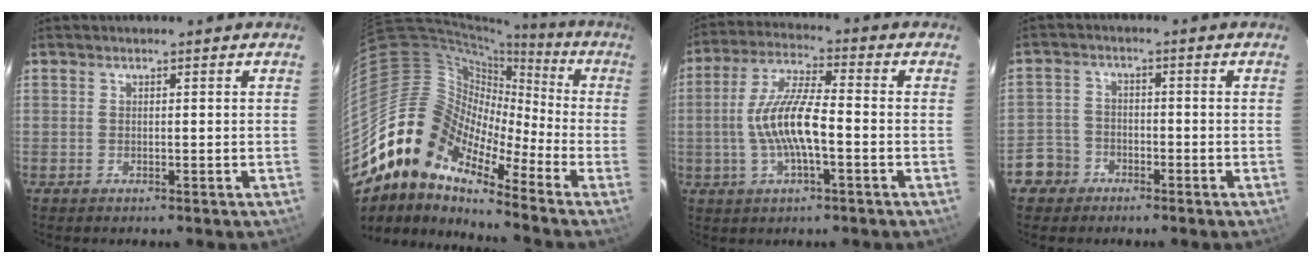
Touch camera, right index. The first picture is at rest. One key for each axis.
{"total": 12.6, "fx": -9.1, "fy": 6.5, "fz": 5.8, "tx": -0.076, "ty": 0.012, "tz": -0.196}
{"total": 11.1, "fx": -2.2, "fy": 2.5, "fz": 10.6, "tx": -0.219, "ty": 0.006, "tz": -0.041}
{"total": 5.4, "fx": -3.1, "fy": 4.4, "fz": 0.2, "tx": -0.007, "ty": 0.023, "tz": -0.062}